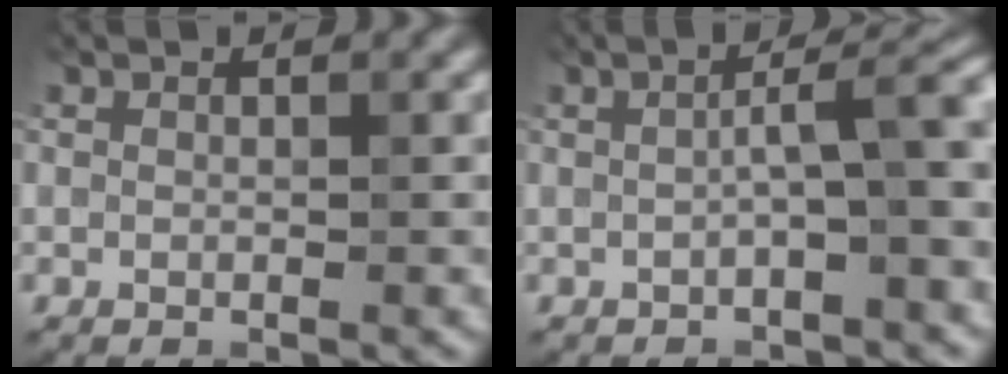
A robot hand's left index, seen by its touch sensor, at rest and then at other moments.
{"total": 4.3, "force": [-0.3, 0.5, 4.3], "torque": [-0.069, 0.021, -0.009]}